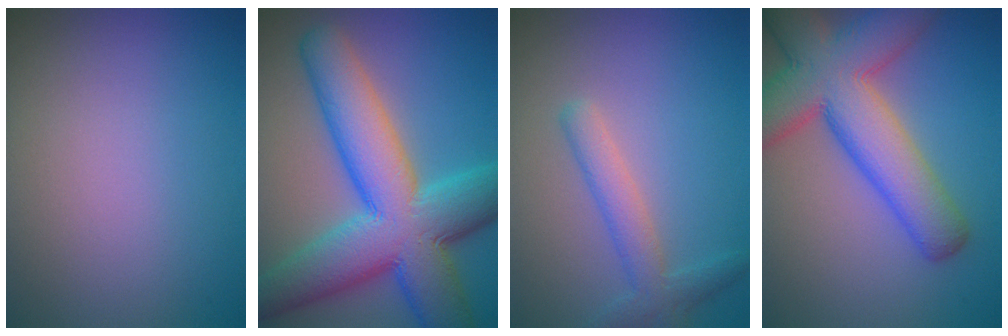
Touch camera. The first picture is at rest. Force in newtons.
{"total": 12.5, "press": 12.5, "slide": 0.2}
{"total": 2.9, "press": 2.9, "slide": 0.1}
{"total": 10.5, "press": 10.5, "slide": 0.4}